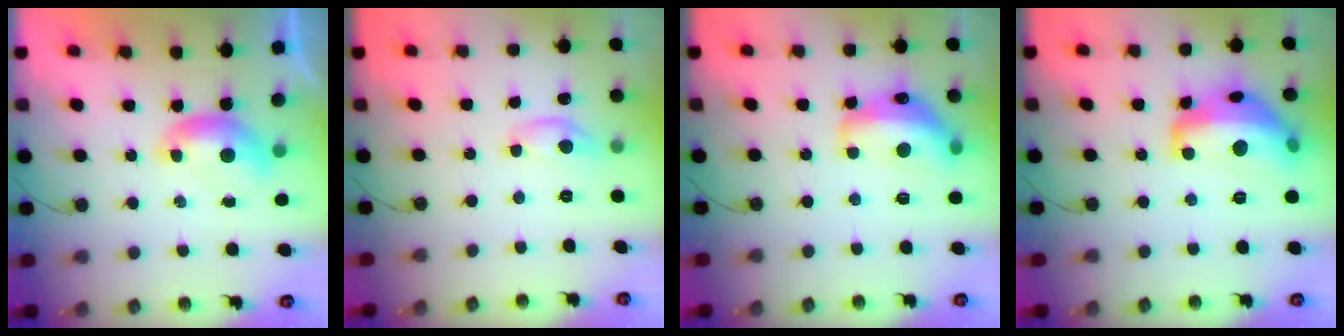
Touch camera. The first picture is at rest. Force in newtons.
{"total": 3.9, "press": 3.9, "slide": 0.3}
{"total": 10.5, "press": 10.5, "slide": 0.7}
{"total": 12.9, "press": 12.9, "slide": 1.3}